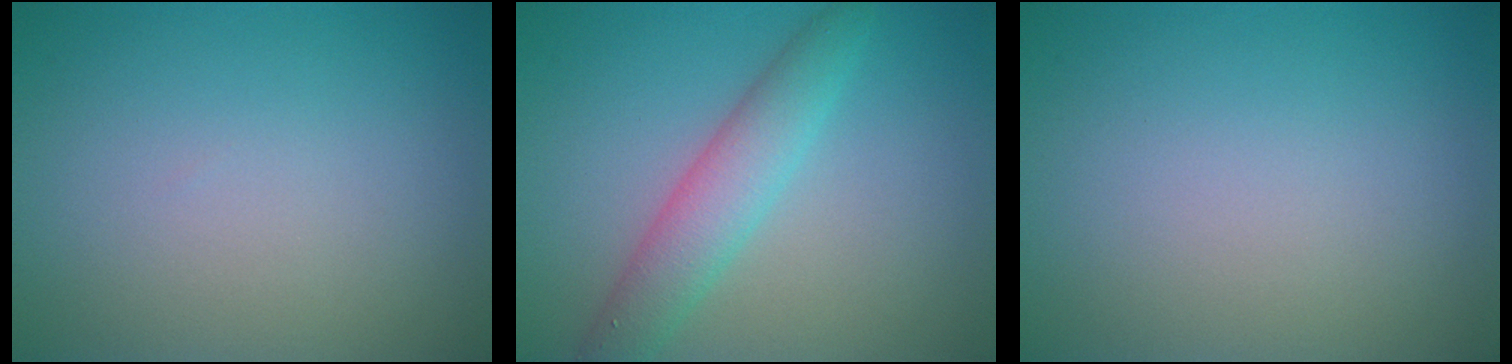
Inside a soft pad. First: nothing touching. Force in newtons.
{"total": 3.9, "press": 3.9, "slide": 0.0}
{"total": 0.0}